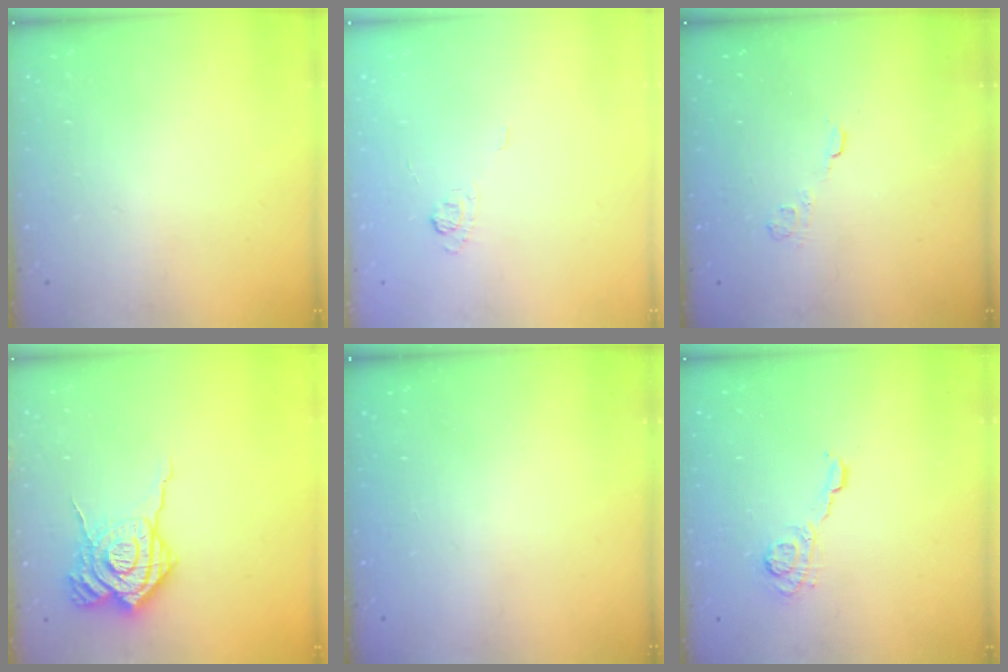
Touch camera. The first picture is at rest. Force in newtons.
{"total": 3.4, "press": 3.1, "slide": 1.5}
{"total": 2.7, "press": 2.3, "slide": 1.4}
{"total": 15.9, "press": 15.9, "slide": 1.5}
{"total": 2.3, "press": 2.2, "slide": 0.8}
{"total": 5.8, "press": 5.7, "slide": 0.8}